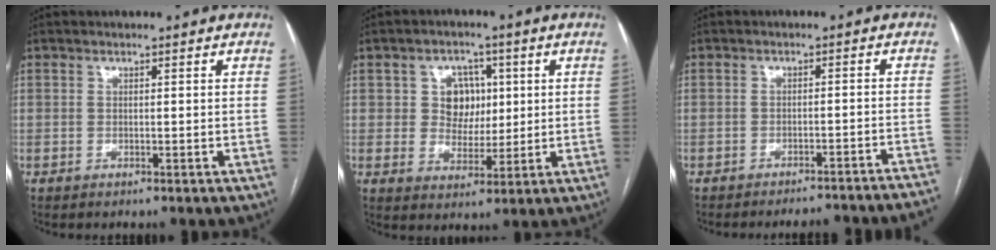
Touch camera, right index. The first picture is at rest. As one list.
[{"total": 6.1, "force": [1.5, 5.2, 2.9], "torque": [-0.041, 0.014, 0.033]}, {"total": 16.7, "force": [-16.1, -0.8, 4.2], "torque": [-0.018, -0.008, -0.186]}]